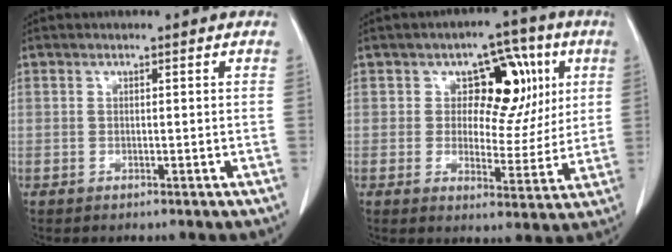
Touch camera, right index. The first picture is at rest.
{"total": 9.8, "force": [3.0, 6.4, 6.8], "torque": [-0.067, 0.023, 0.046]}